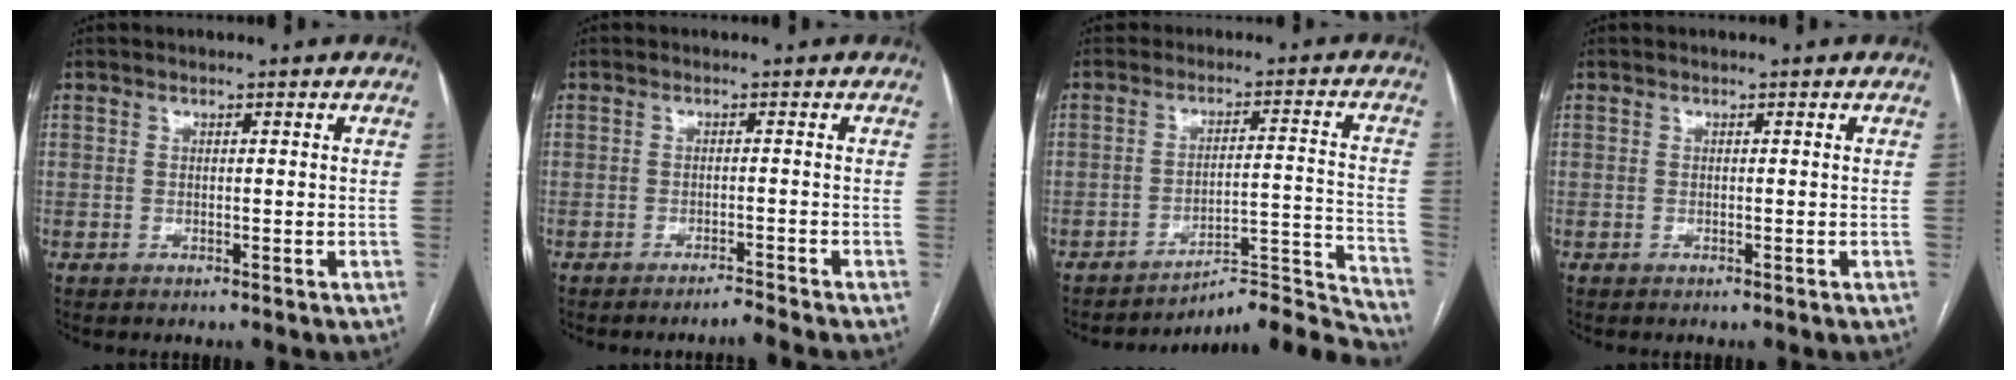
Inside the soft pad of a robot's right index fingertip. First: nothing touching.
{"total": 2.0, "force": [-1.9, -0.8, 0.1], "torque": [-0.001, -0.009, -0.031]}
{"total": 14.0, "force": [-13.8, -2.1, -0.7], "torque": [0.037, 0.041, -0.194]}
{"total": 0.0}